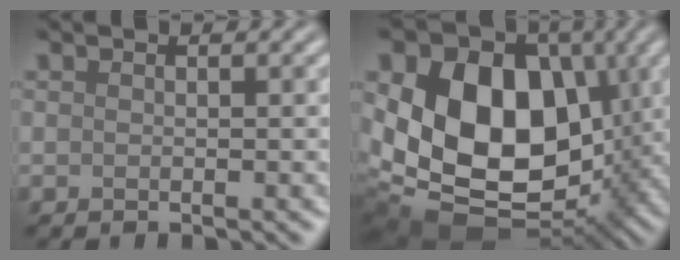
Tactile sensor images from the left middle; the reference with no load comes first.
{"total": 18.1, "force": [1.0, 13.0, 12.6], "torque": [-0.205, 0.002, 0.023]}